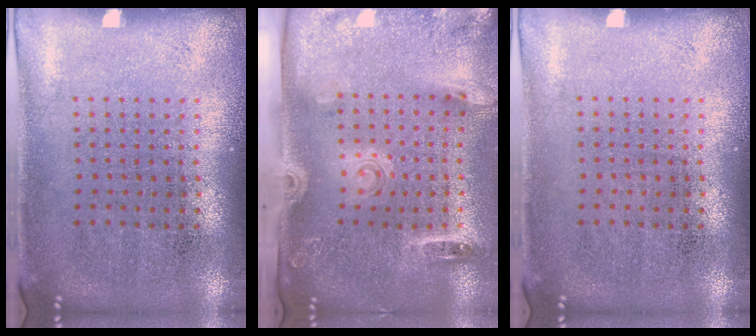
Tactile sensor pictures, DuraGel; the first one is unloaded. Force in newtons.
{"total": 2.8, "press": 1.9, "slide": 2.0}
{"total": 0.0}